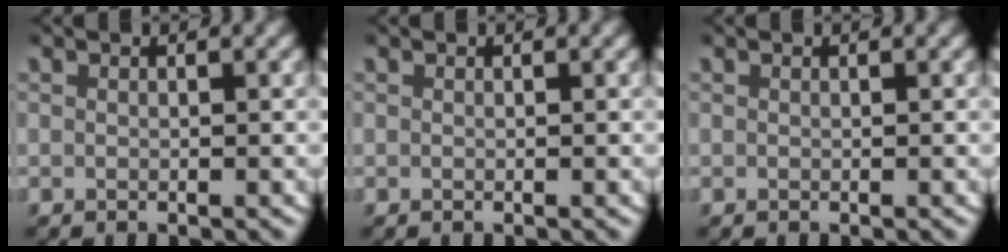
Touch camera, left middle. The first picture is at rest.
{"total": 0.0}
{"total": 0.0}